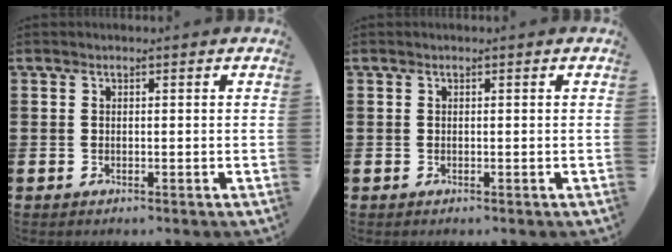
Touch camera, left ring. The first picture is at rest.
{"total": 0.0}